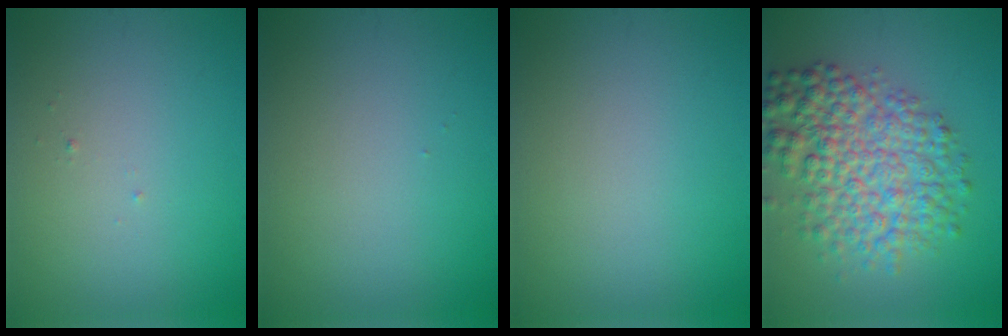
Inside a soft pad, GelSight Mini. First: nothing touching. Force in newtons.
{"total": 0.0}
{"total": 0.0}
{"total": 7.6, "press": 7.6, "slide": 0.2}